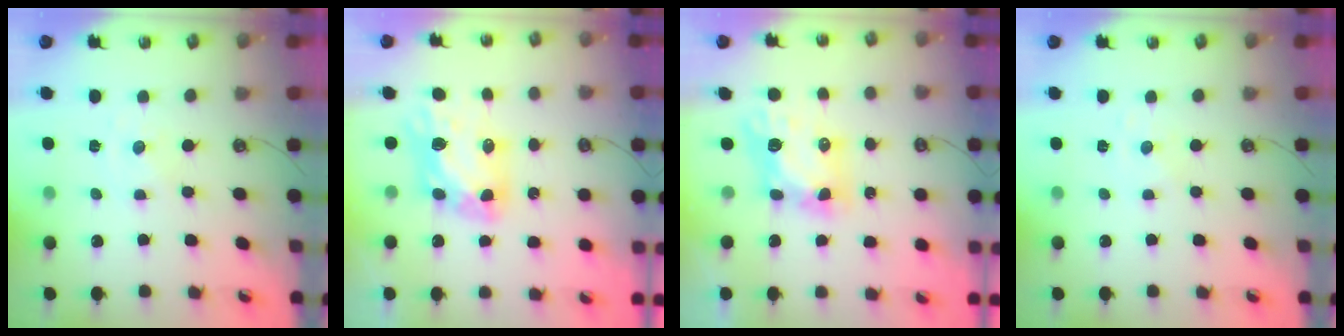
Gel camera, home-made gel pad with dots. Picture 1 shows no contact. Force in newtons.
{"total": 9.0, "press": 9.0, "slide": 1.1}
{"total": 7.1, "press": 7.0, "slide": 0.6}
{"total": 0.0}